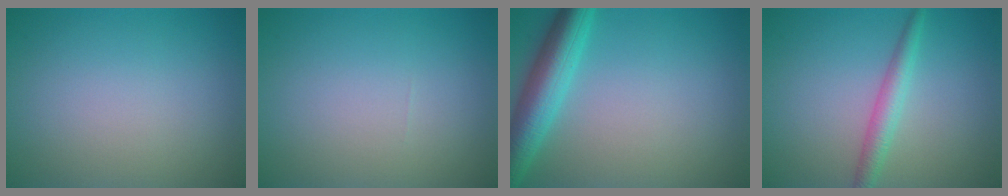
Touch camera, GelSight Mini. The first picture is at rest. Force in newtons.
{"total": 0.0}
{"total": 5.5, "press": 5.5, "slide": 0.2}
{"total": 2.4, "press": 2.4, "slide": 0.0}